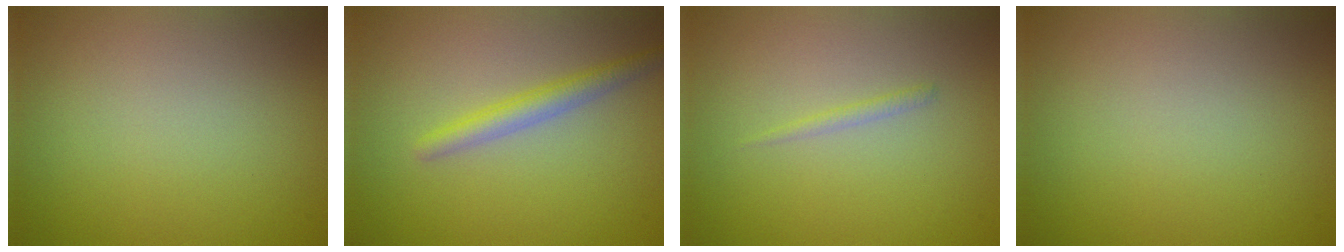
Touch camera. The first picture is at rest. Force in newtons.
{"total": 2.4, "press": 2.4, "slide": 0.1}
{"total": 0.7, "press": 0.7, "slide": 0.0}
{"total": 0.0}